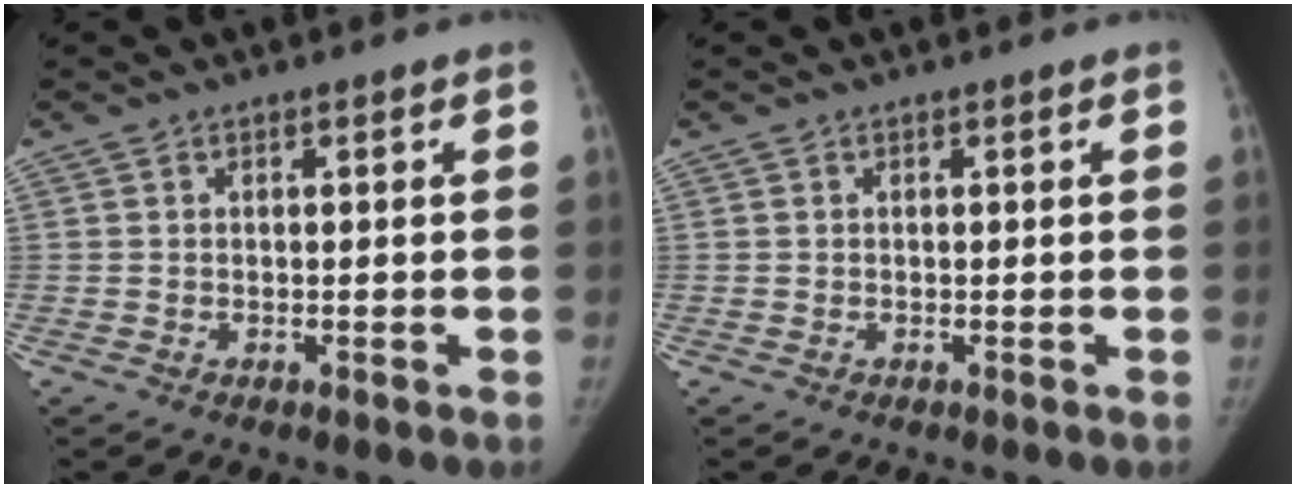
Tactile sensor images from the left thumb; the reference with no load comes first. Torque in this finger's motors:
{"motor_torque": [0.02, -0.02, 0.07, -0.06, 0.02]}